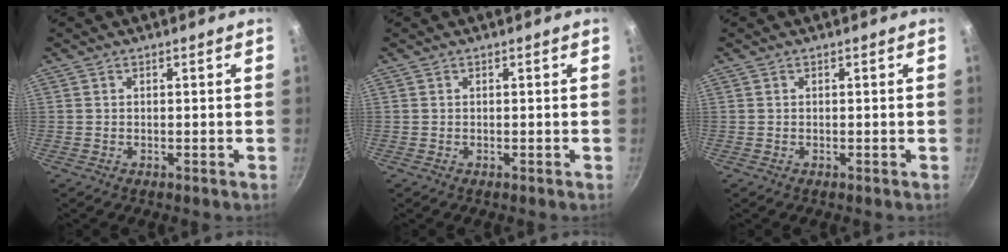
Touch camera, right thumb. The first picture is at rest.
{"total": 0.0}
{"total": 0.0}